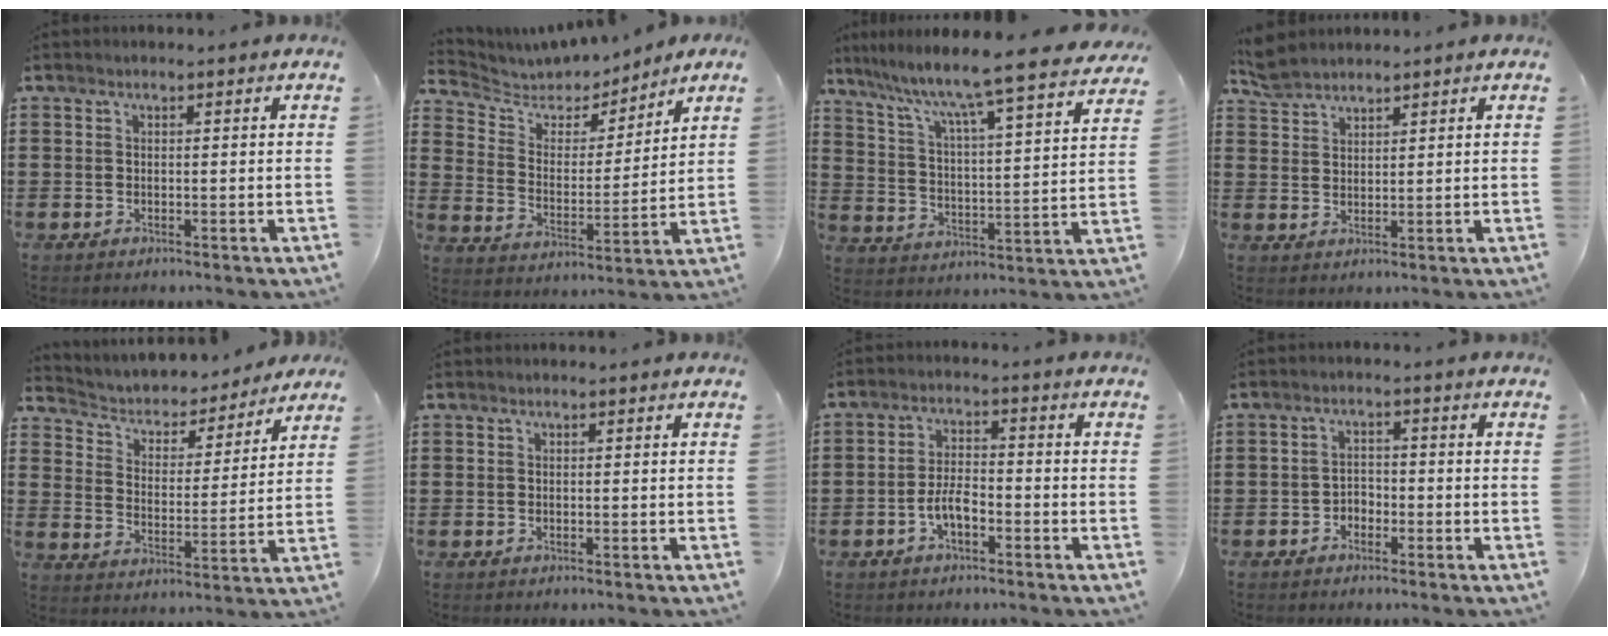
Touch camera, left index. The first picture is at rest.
{"total": 5.8, "force": [5.2, 2.3, 0.9], "torque": [-0.050, -0.031, 0.089]}
{"total": 7.2, "force": [6.1, -0.9, 3.7], "torque": [-0.097, -0.059, 0.092]}
{"total": 3.3, "force": [3.1, 1.1, 0.7], "torque": [-0.023, -0.002, 0.059]}
{"total": 3.5, "force": [3.2, 1.3, 0.5], "torque": [-0.033, -0.025, 0.047]}
{"total": 0.0}
{"total": 4.3, "force": [-2.1, 1.6, 3.3], "torque": [-0.079, 0.001, -0.046]}
{"total": 2.1, "force": [-1.7, 1.0, 0.5], "torque": [-0.016, 0.003, -0.038]}